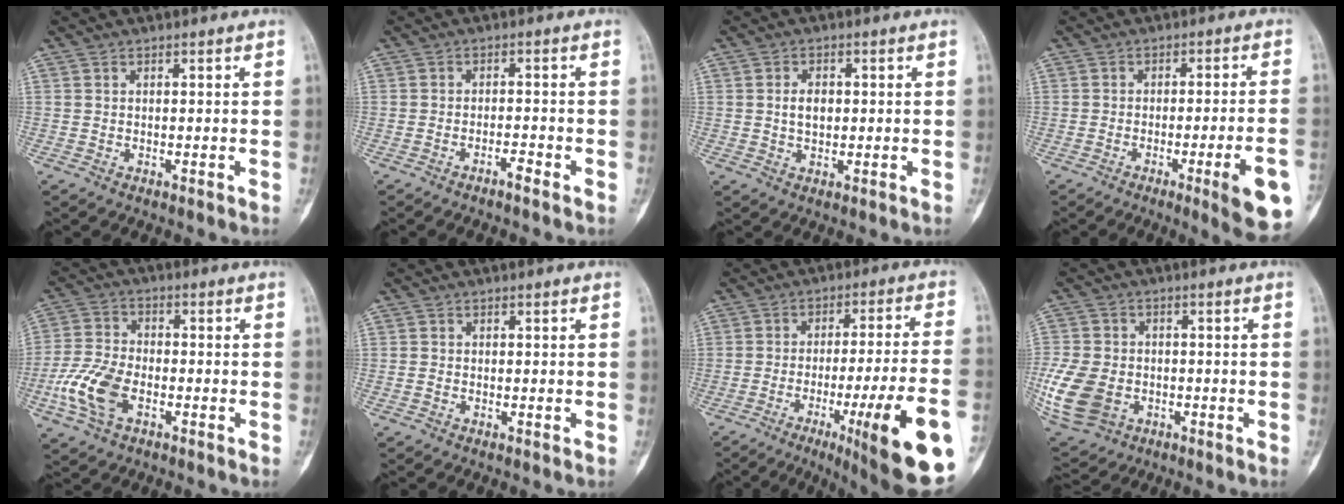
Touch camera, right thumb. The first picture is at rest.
{"total": 2.0, "force": [-1.5, 0.2, 1.2], "torque": [-0.023, 0.013, -0.028]}
{"total": 3.7, "force": [0.3, 2.5, 2.8], "torque": [-0.038, 0.002, 0.006]}
{"total": 11.7, "force": [-4.7, 1.2, 10.6], "torque": [-0.125, 0.008, -0.057]}
{"total": 10.5, "force": [-3.8, 6.0, 7.7], "torque": [-0.172, 0.014, -0.079]}
{"total": 0.7, "force": [-0.3, 0.5, 0.4], "torque": [-0.011, 0.000, -0.006]}
{"total": 21.5, "force": [-8.7, 2.0, 19.5], "torque": [-0.229, 0.017, -0.121]}
{"total": 15.1, "force": [-3.7, 11.3, 9.2], "torque": [-0.216, -0.002, -0.058]}